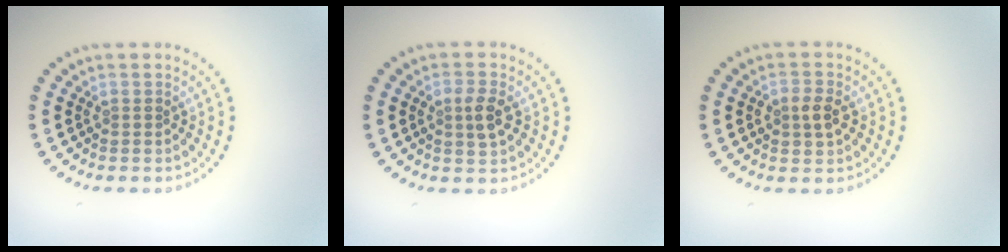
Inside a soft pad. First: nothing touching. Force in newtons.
{"total": 2.2, "press": 2.1, "slide": 0.3}
{"total": 2.1, "press": 2.1, "slide": 0.2}